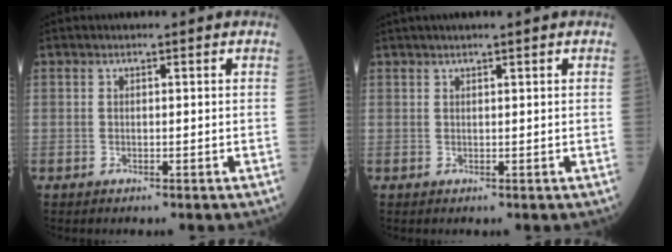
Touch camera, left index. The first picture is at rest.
{"total": 2.8, "force": [2.2, -0.3, 1.7], "torque": [-0.018, 0.020, 0.035]}